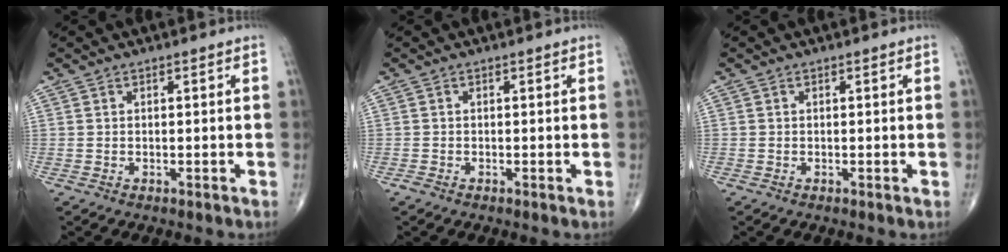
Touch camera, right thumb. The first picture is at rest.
{"total": 1.0, "force": [-0.5, 0.4, 0.8], "torque": [-0.019, -0.004, -0.012]}
{"total": 0.0}